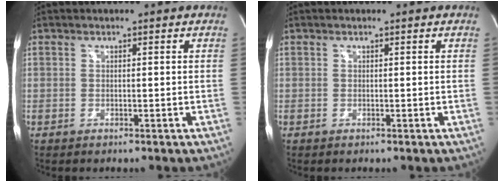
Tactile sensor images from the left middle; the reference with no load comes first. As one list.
[{"total": 0.0}]